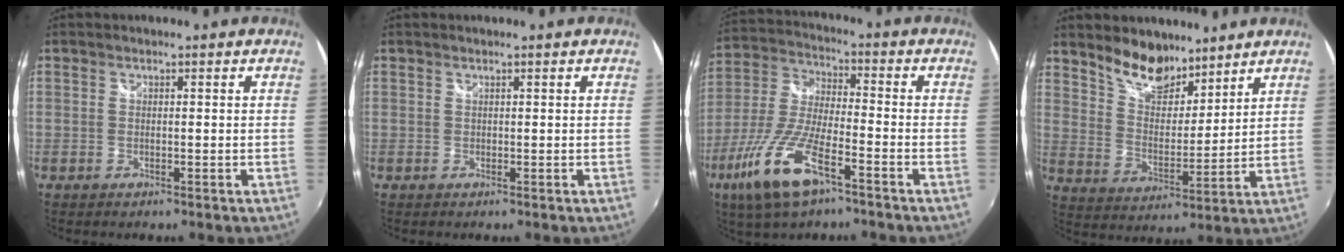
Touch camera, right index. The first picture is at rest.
{"total": 0.0}
{"total": 15.4, "force": [-8.7, 4.5, 11.9], "torque": [-0.265, -0.026, -0.172]}
{"total": 10.2, "force": [8.2, 4.4, 4.1], "torque": [-0.068, -0.001, 0.151]}